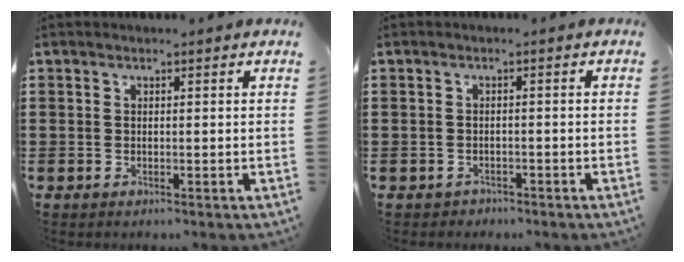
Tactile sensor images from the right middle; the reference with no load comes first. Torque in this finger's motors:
{"motor_torque": [0.32, -0.21, 0.00, 0.00]}